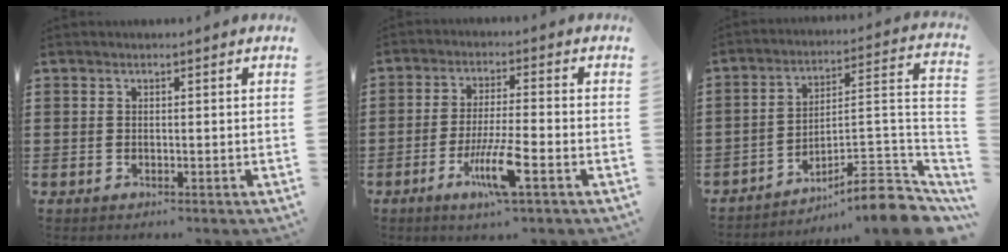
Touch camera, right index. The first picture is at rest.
{"total": 8.0, "force": [-3.6, 1.0, 7.1], "torque": [-0.145, -0.013, -0.069]}
{"total": 8.0, "force": [-6.2, 0.9, 5.0], "torque": [-0.067, -0.011, -0.125]}